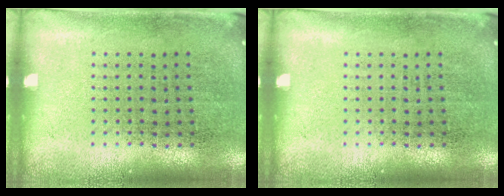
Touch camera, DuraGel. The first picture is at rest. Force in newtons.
{"total": 0.0}